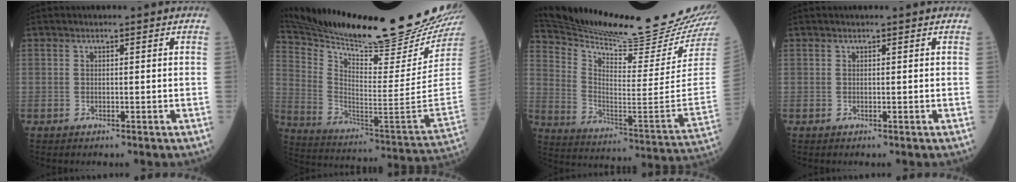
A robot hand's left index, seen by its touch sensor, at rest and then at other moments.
{"total": 30.2, "force": [26.8, 0.0, 14.0], "torque": [-0.246, -0.107, 0.396]}
{"total": 26.5, "force": [24.5, -1.0, 9.9], "torque": [-0.181, -0.115, 0.355]}
{"total": 0.0}